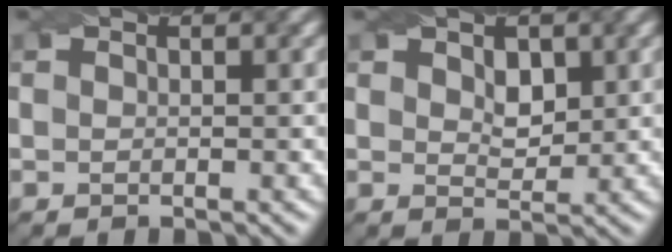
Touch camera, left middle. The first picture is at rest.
{"total": 2.3, "force": [0.9, 1.5, 1.4], "torque": [-0.028, -0.007, 0.020]}